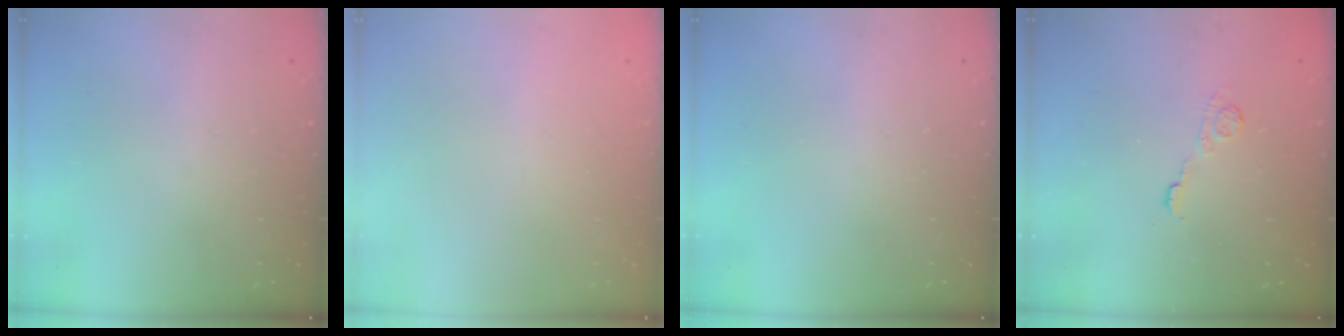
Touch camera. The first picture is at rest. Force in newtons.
{"total": 2.7, "press": 2.6, "slide": 0.8}
{"total": 0.0}
{"total": 4.0, "press": 3.8, "slide": 1.2}